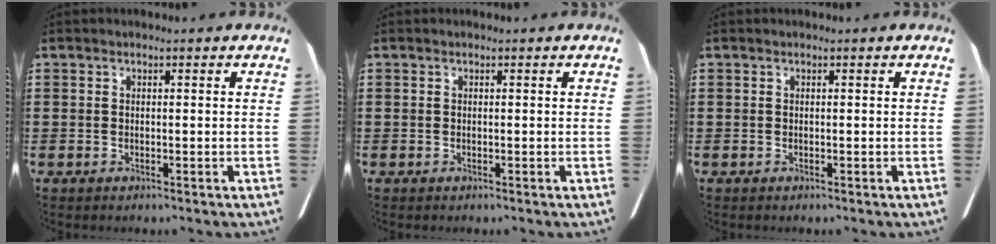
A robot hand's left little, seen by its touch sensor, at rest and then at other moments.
{"total": 0.0}
{"total": 0.0}